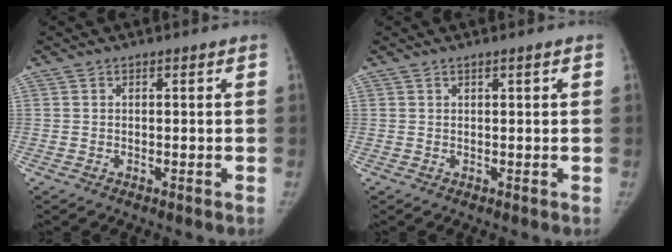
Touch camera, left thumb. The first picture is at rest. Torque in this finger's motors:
{"motor_torque": [-0.23, -0.06, -0.41, 0.29, -0.02]}